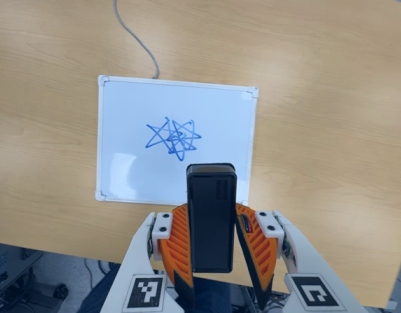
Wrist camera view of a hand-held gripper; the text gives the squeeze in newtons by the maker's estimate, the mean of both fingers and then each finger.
{"total": 5.1, "left": 4.9, "right": 5.2}